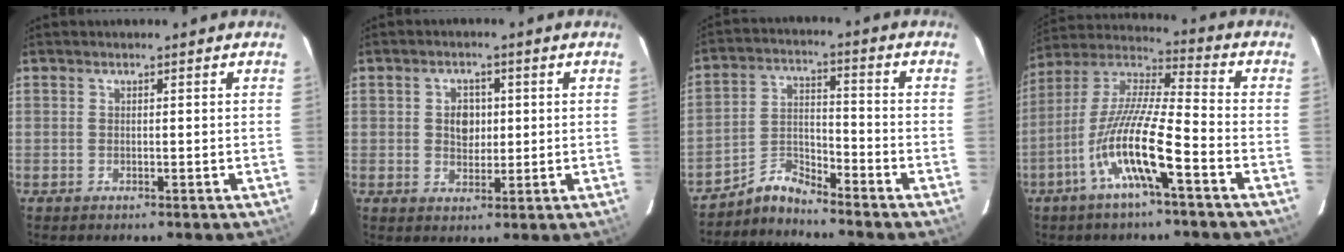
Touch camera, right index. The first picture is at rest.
{"total": 4.2, "force": [0.5, 3.3, 2.6], "torque": [-0.040, 0.008, 0.012]}
{"total": 5.3, "force": [-5.2, 0.8, 0.8], "torque": [-0.020, 0.029, -0.110]}
{"total": 14.5, "force": [-6.8, 1.4, 12.7], "torque": [-0.245, -0.008, -0.137]}